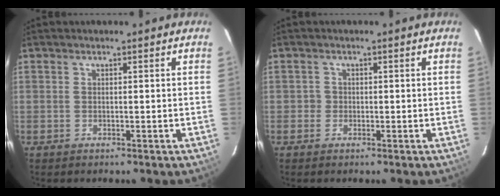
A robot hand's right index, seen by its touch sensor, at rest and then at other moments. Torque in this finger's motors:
{"motor_torque": [-0.04, 0.01, 0.04, 0.01]}